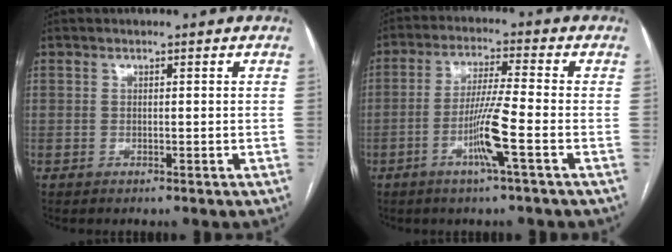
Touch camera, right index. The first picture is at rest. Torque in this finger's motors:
{"motor_torque": [0.25, 0.02, 0.20, 0.05]}